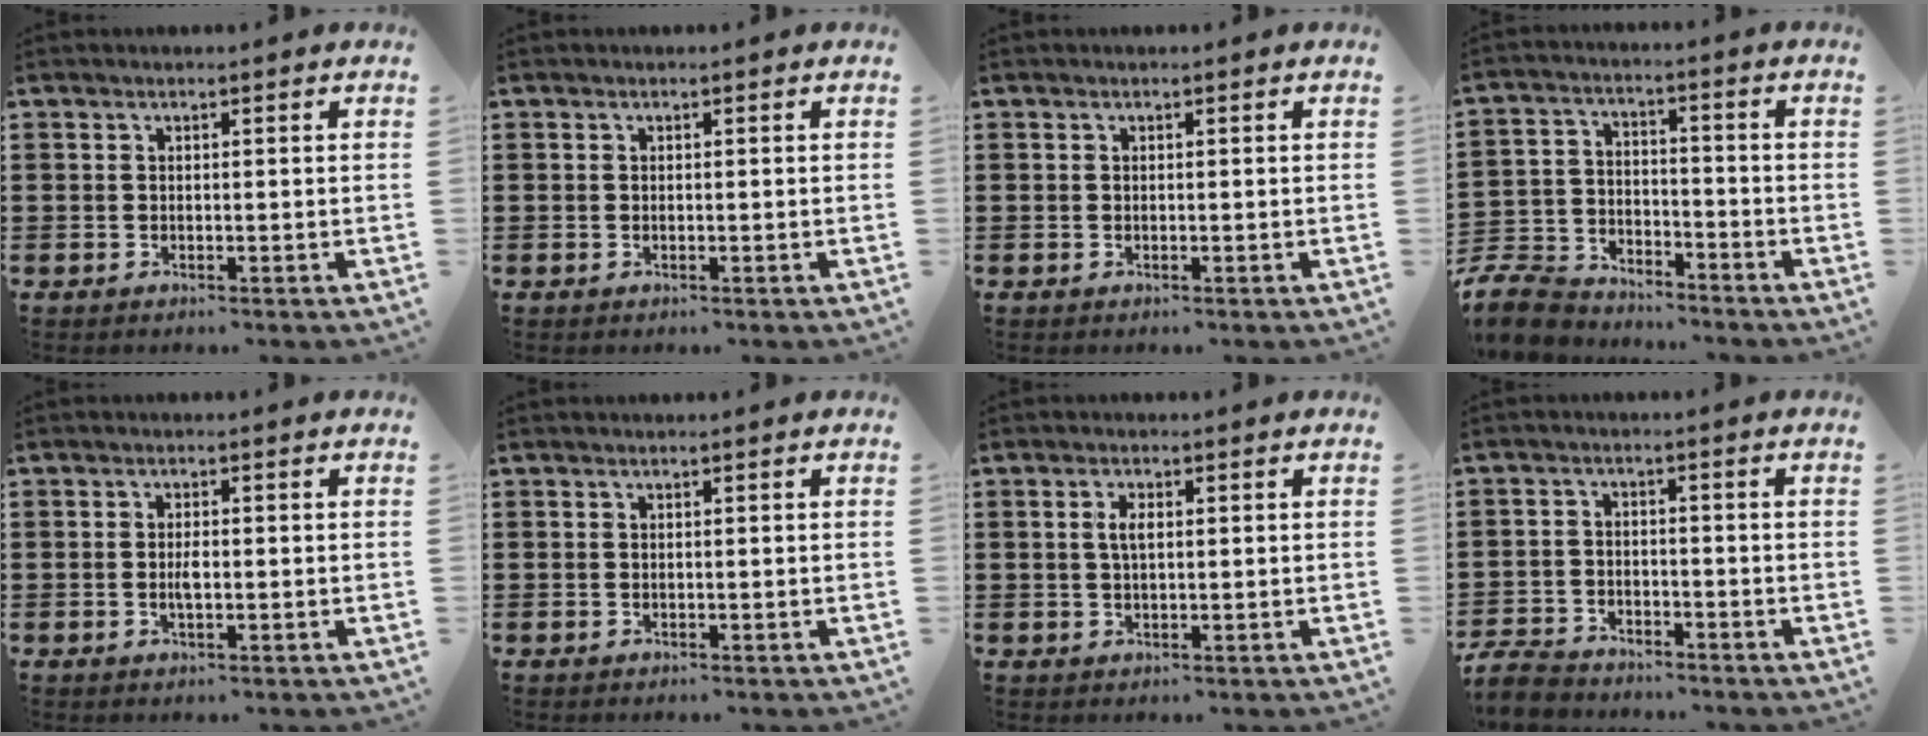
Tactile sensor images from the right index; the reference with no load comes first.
{"total": 0.0}
{"total": 0.0}
{"total": 8.1, "force": [-7.7, 2.2, 1.3], "torque": [-0.044, 0.016, -0.157]}
{"total": 2.1, "force": [-0.3, 0.7, 2.0], "torque": [-0.043, -0.002, -0.008]}
{"total": 0.0}
{"total": 2.5, "force": [0.4, 1.0, 2.3], "torque": [-0.046, 0.005, 0.005]}
{"total": 4.5, "force": [-4.3, 1.0, 0.8], "torque": [-0.036, -0.002, -0.093]}